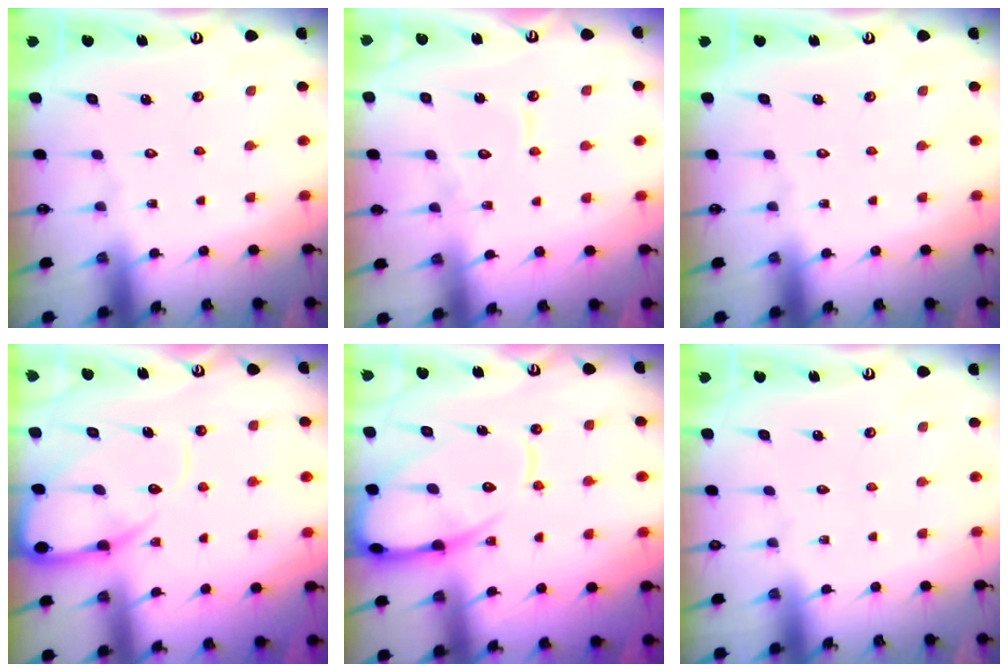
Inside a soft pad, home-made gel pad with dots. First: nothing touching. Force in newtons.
{"total": 5.9, "press": 5.8, "slide": 0.6}
{"total": 0.0}
{"total": 9.4, "press": 9.4, "slide": 1.0}
{"total": 13.5, "press": 13.4, "slide": 1.3}
{"total": 0.0}